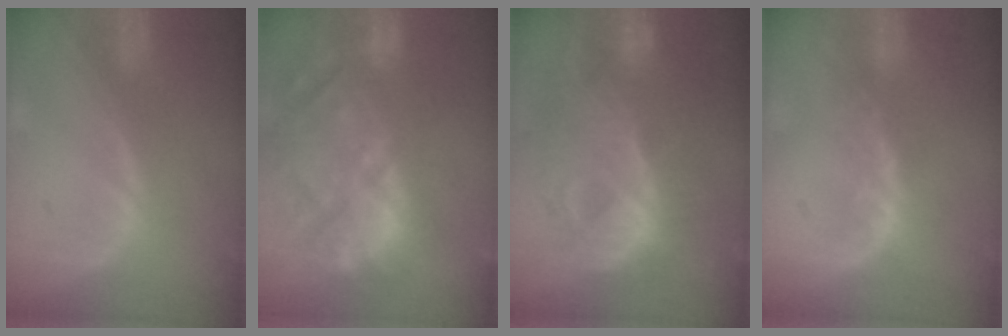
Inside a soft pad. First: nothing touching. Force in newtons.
{"total": 14.6, "press": 12.8, "slide": 7.1}
{"total": 12.7, "press": 12.7, "slide": 1.3}
{"total": 2.6, "press": 2.1, "slide": 1.5}